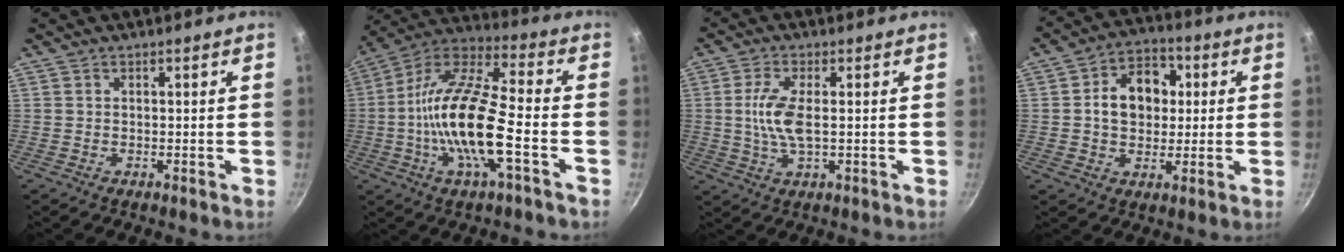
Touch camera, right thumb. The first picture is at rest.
{"total": 18.9, "force": [-4.1, 5.6, 17.6], "torque": [-0.337, 0.034, -0.096]}
{"total": 7.1, "force": [0.4, 2.6, 6.6], "torque": [-0.145, 0.001, 0.005]}
{"total": 11.3, "force": [1.5, 8.7, 7.1], "torque": [-0.073, 0.016, 0.011]}